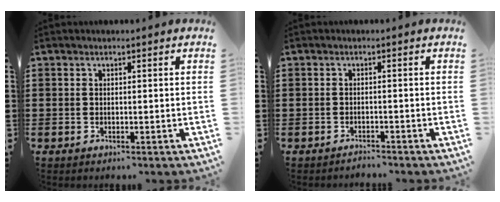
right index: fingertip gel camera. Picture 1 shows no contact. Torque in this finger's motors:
{"motor_torque": [-2.14, 0.00, -1.05, -0.21]}